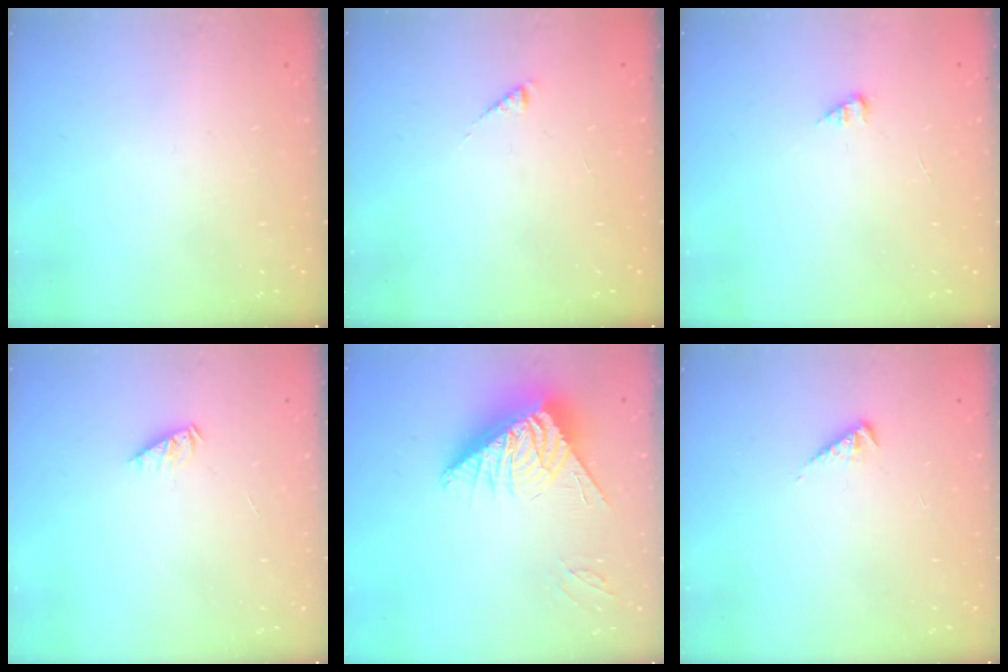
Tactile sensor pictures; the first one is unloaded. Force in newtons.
{"total": 2.7, "press": 2.6, "slide": 0.4}
{"total": 1.6, "press": 1.6, "slide": 0.2}
{"total": 2.1, "press": 2.1, "slide": 0.3}
{"total": 12.6, "press": 12.5, "slide": 1.7}
{"total": 3.3, "press": 3.2, "slide": 0.5}